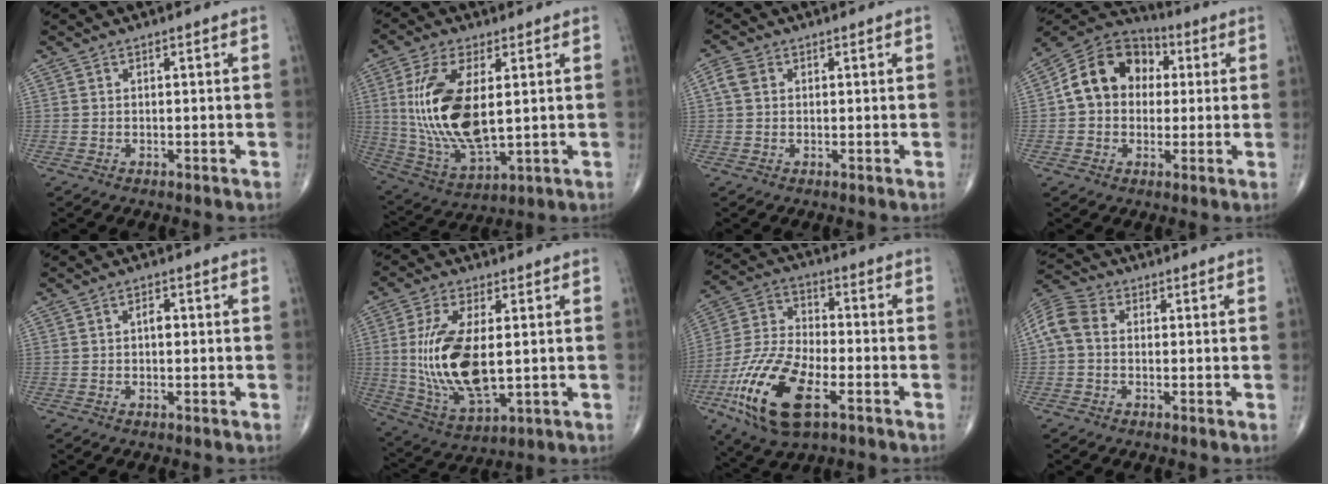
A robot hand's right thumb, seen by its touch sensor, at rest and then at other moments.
{"total": 18.0, "force": [2.4, 8.3, 15.8], "torque": [-0.324, -0.019, 0.057]}
{"total": 3.1, "force": [0.7, 2.5, 1.7], "torque": [-0.037, 0.009, 0.010]}
{"total": 13.7, "force": [2.0, 11.0, 8.0], "torque": [-0.112, 0.028, 0.022]}
{"total": 1.8, "force": [0.1, 1.1, 1.5], "torque": [-0.016, 0.004, -0.001]}
{"total": 16.4, "force": [0.6, 7.4, 14.6], "torque": [-0.296, -0.019, 0.025]}
{"total": 19.2, "force": [-7.9, 8.5, 15.2], "torque": [-0.314, 0.014, -0.145]}
{"total": 7.1, "force": [0.1, 5.3, 4.8], "torque": [-0.099, 0.021, -0.011]}